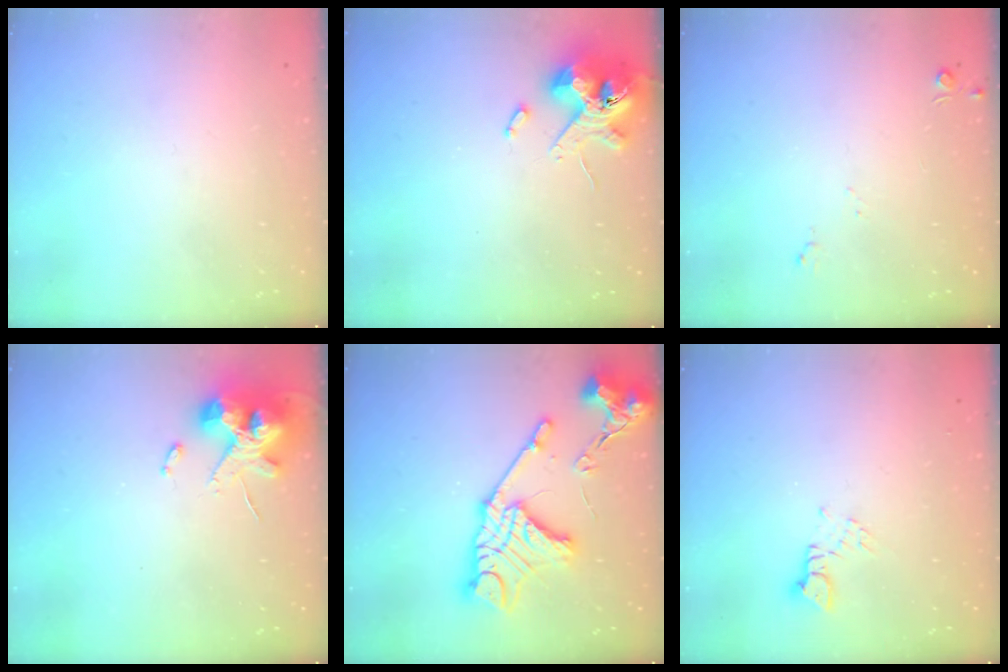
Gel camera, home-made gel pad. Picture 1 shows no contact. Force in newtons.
{"total": 10.9, "press": 10.7, "slide": 1.7}
{"total": 4.9, "press": 4.8, "slide": 0.7}
{"total": 13.6, "press": 13.4, "slide": 2.1}
{"total": 20.6, "press": 20.5, "slide": 2.0}
{"total": 2.3, "press": 2.3, "slide": 0.2}